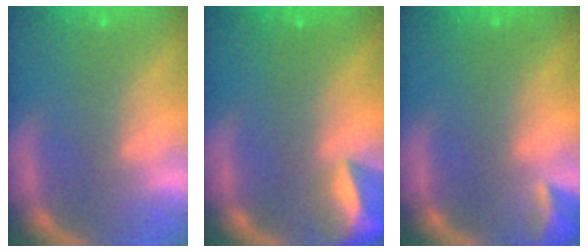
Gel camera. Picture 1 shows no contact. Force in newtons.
{"total": 6.4}
{"total": 2.4}